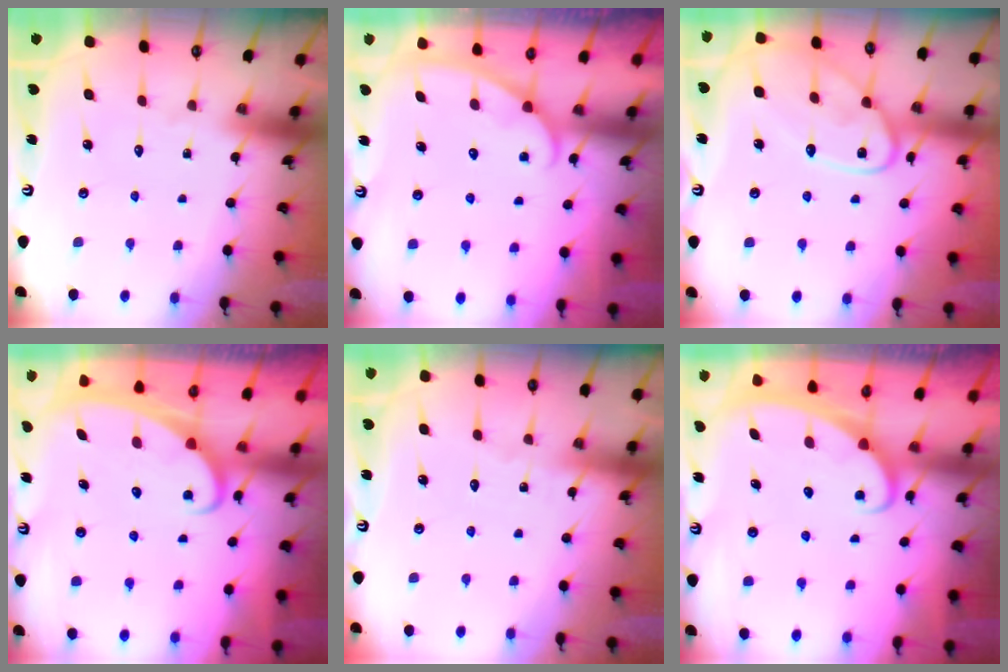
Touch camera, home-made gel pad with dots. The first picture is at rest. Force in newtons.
{"total": 1.9, "press": 1.9, "slide": 0.2}
{"total": 13.8, "press": 13.8, "slide": 1.0}
{"total": 2.7, "press": 2.7, "slide": 0.3}
{"total": 2.2, "press": 2.2, "slide": 0.3}
{"total": 2.6, "press": 2.6, "slide": 0.4}